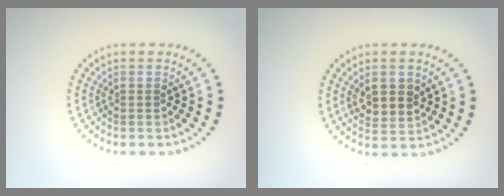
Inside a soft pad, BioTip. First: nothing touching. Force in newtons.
{"total": 2.7, "press": 2.6, "slide": 1.0}